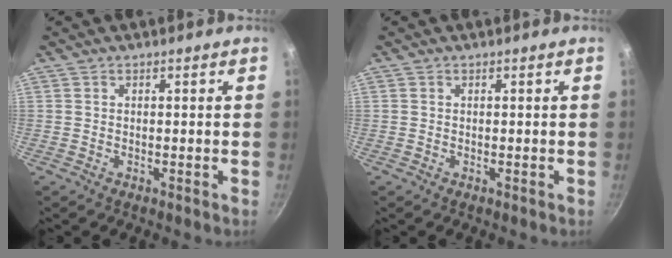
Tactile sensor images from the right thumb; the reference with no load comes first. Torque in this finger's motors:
{"motor_torque": [0.07, 0.14, -0.11, 0.06, 0.01]}